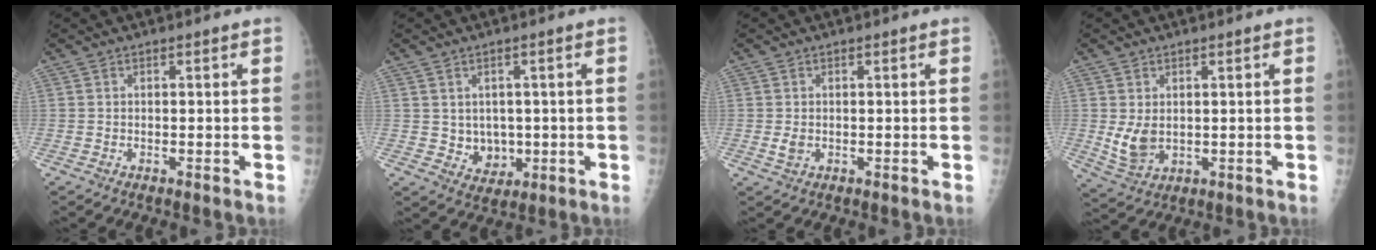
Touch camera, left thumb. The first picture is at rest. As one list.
[{"total": 5.0, "force": [0.2, 4.4, 2.4], "torque": [-0.010, -0.005, 0.018]}, {"total": 1.7, "force": [0.0, 1.4, 1.1], "torque": [-0.018, -0.003, 0.004]}, {"total": 5.5, "force": [0.6, 3.9, 3.8], "torque": [-0.063, -0.017, 0.027]}]